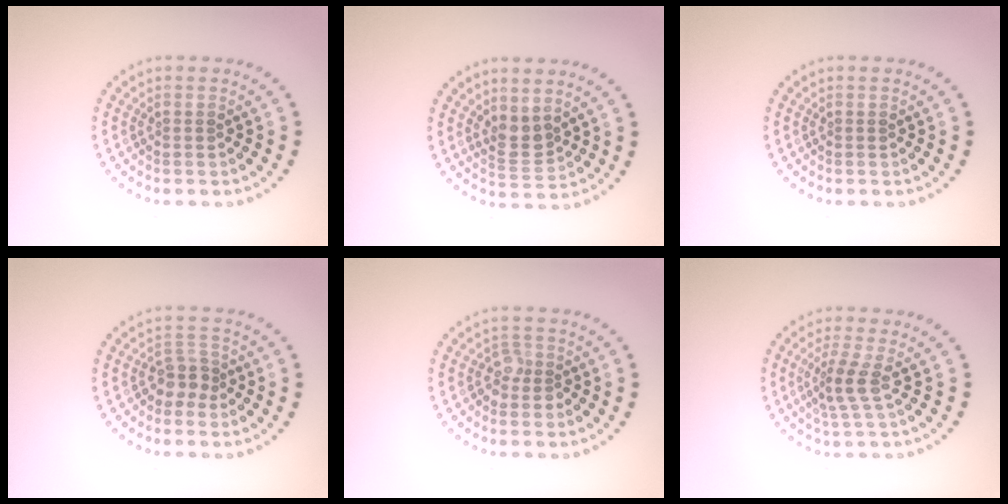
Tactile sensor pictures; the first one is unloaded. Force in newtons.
{"total": 2.1, "press": 1.8, "slide": 1.1}
{"total": 0.0}
{"total": 2.1, "press": 1.6, "slide": 1.4}
{"total": 1.6, "press": 1.3, "slide": 0.9}
{"total": 2.3, "press": 1.7, "slide": 1.4}